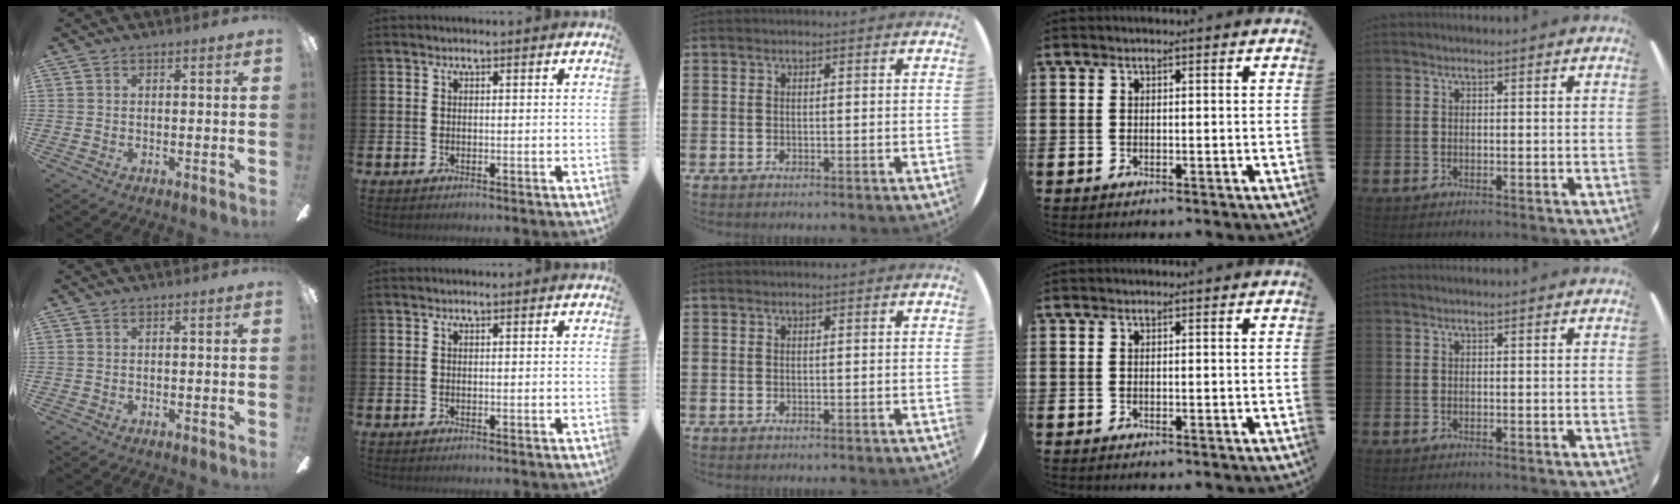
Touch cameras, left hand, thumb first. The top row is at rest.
{}